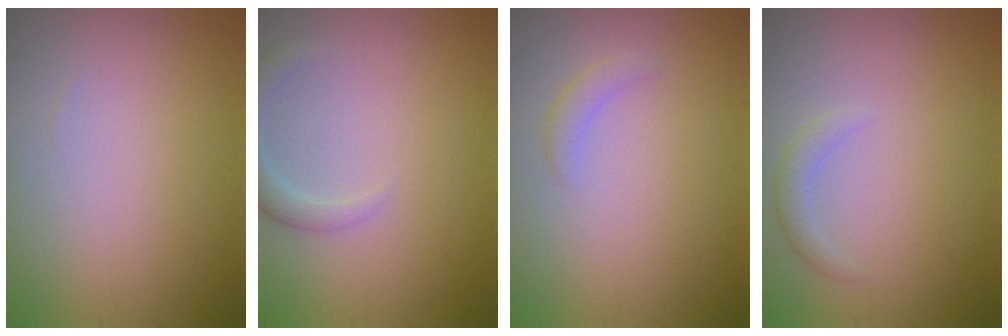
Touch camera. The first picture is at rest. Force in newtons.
{"total": 2.4, "press": 2.3, "slide": 0.3}
{"total": 1.1, "press": 1.1, "slide": 0.0}
{"total": 1.2, "press": 1.2, "slide": 0.0}